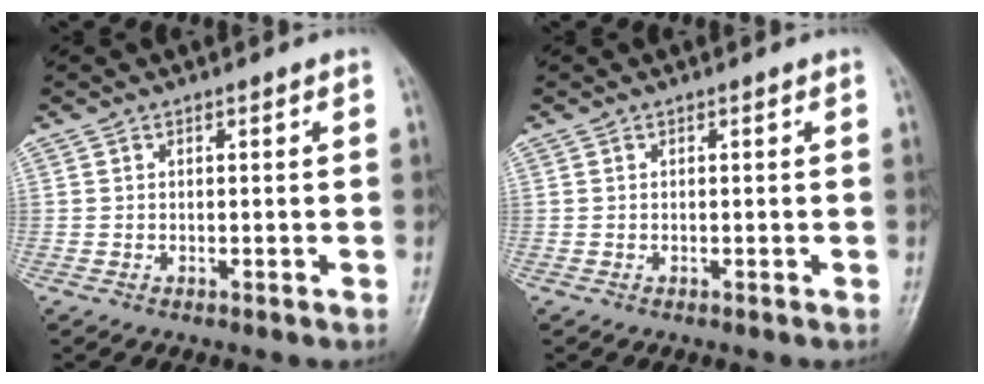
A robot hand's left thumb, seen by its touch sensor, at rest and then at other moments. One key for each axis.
{"total": 0.0}